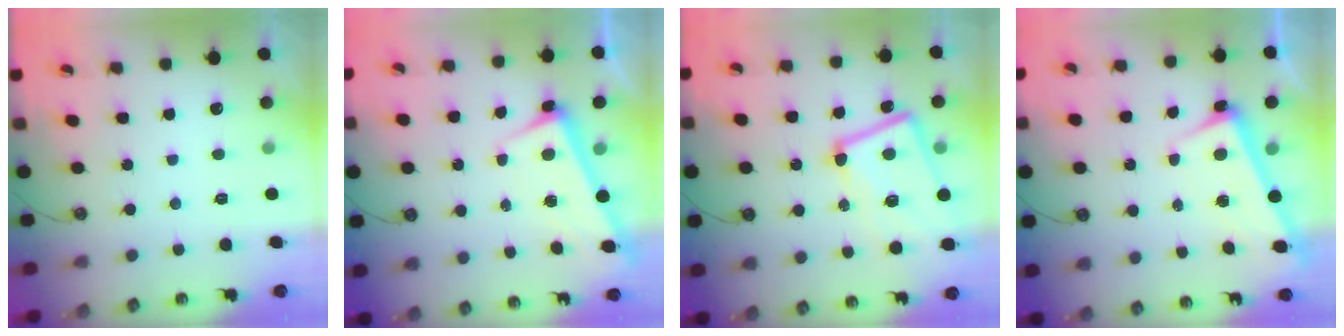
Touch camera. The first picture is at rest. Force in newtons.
{"total": 2.9, "press": 2.8, "slide": 0.5}
{"total": 10.6, "press": 10.4, "slide": 1.9}
{"total": 2.6, "press": 2.5, "slide": 0.7}